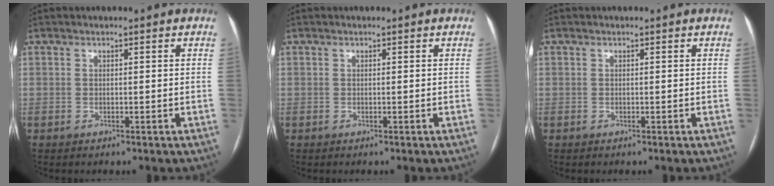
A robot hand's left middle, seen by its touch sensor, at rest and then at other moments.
{"total": 0.0}
{"total": 0.0}